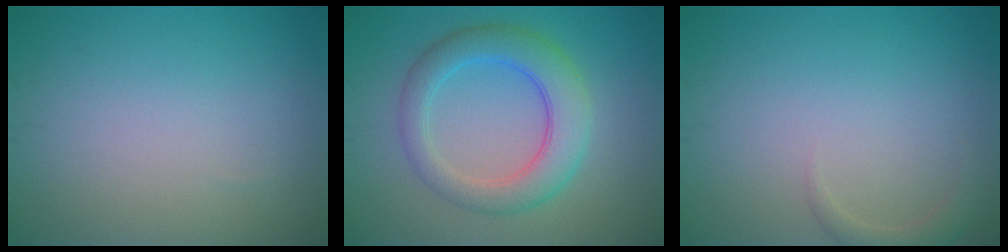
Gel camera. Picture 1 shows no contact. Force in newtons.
{"total": 5.4, "press": 5.4, "slide": 0.3}
{"total": 1.5, "press": 1.5, "slide": 0.2}